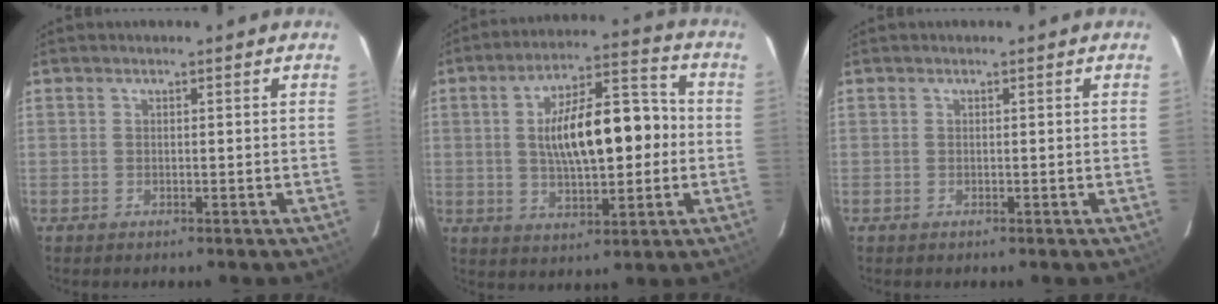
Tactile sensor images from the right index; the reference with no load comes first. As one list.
[{"total": 15.6, "force": [0.2, 6.3, 14.2], "torque": [-0.235, 0.026, 0.011]}, {"total": 0.0}]